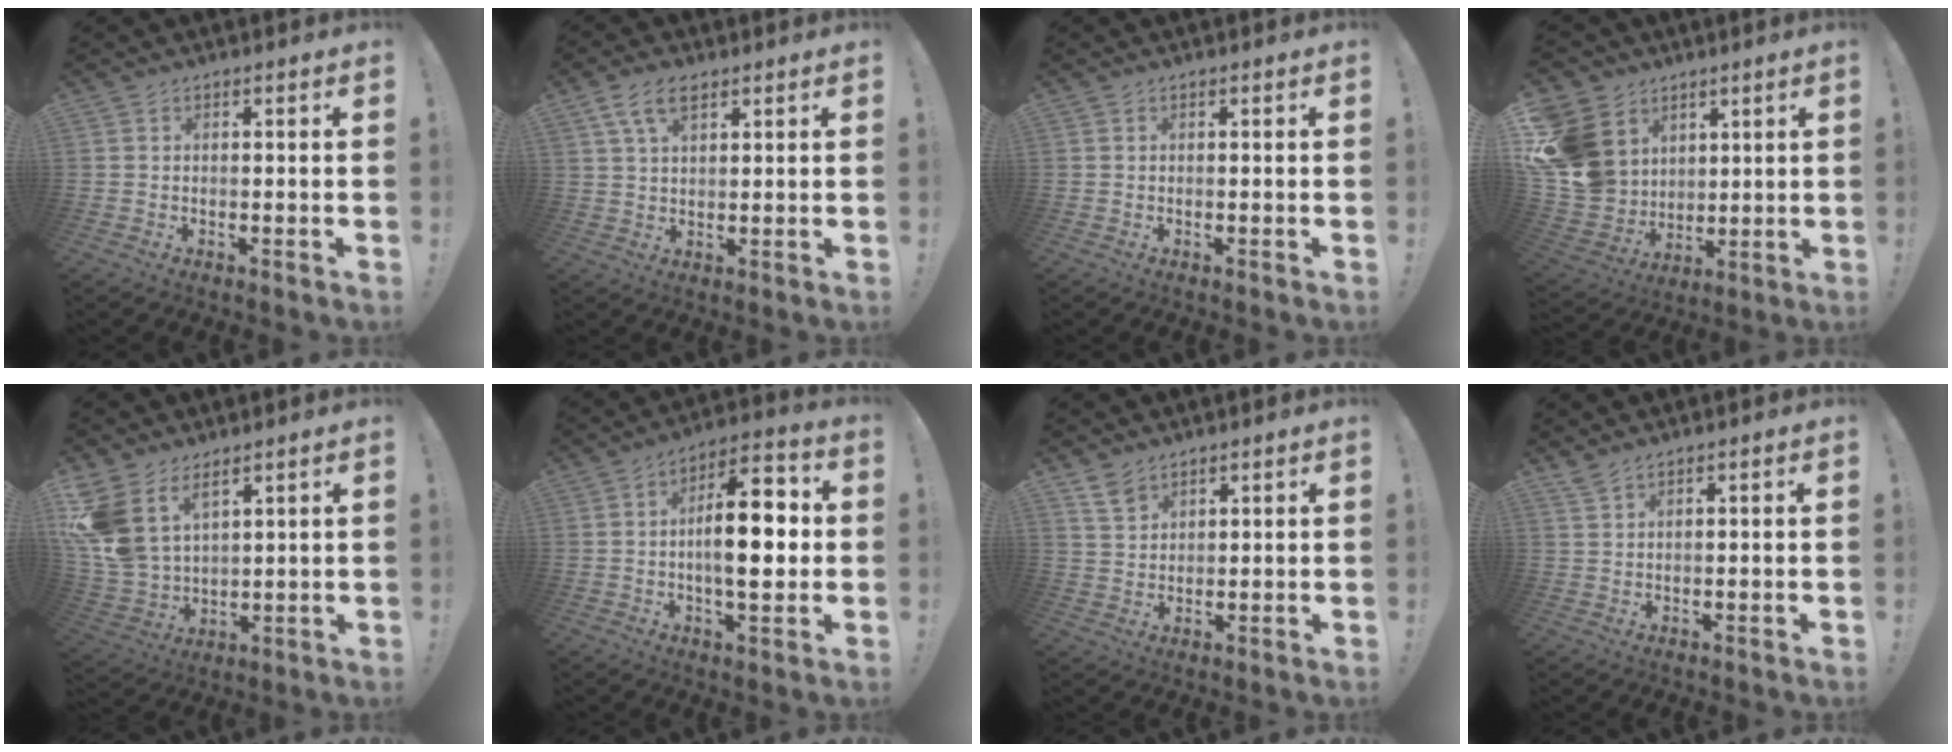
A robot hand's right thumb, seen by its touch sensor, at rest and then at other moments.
{"total": 7.5, "force": [4.0, 3.9, 5.0], "torque": [-0.089, 0.000, 0.077]}
{"total": 0.0}
{"total": 16.1, "force": [5.4, 13.8, 6.2], "torque": [-0.132, -0.028, 0.123]}
{"total": 12.3, "force": [6.9, 7.7, 6.7], "torque": [-0.153, -0.047, 0.136]}
{"total": 15.7, "force": [-0.3, 6.7, 14.1], "torque": [-0.215, 0.008, -0.013]}
{"total": 5.2, "force": [4.0, 2.8, 1.7], "torque": [-0.025, -0.023, 0.076]}
{"total": 2.2, "force": [1.8, 0.5, 1.1], "torque": [-0.024, -0.006, 0.034]}